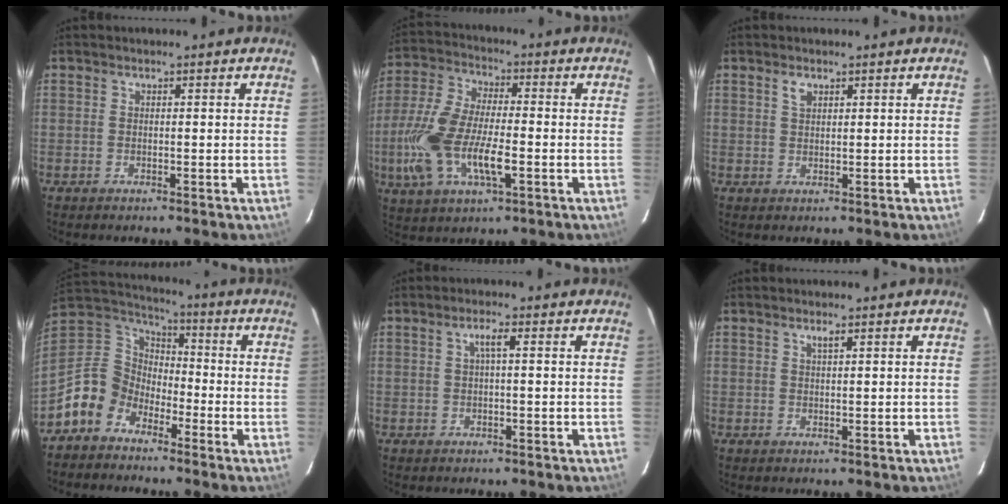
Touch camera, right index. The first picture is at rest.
{"total": 15.3, "force": [-3.9, 5.9, 13.6], "torque": [-0.302, -0.007, -0.077]}
{"total": 1.7, "force": [1.0, 0.9, 1.0], "torque": [-0.019, 0.004, 0.019]}
{"total": 10.4, "force": [-6.9, 7.2, 2.9], "torque": [-0.074, 0.034, -0.147]}
{"total": 2.0, "force": [0.3, 0.0, 2.0], "torque": [-0.037, 0.006, 0.004]}
{"total": 0.9, "force": [0.6, 0.0, 0.7], "torque": [-0.012, 0.002, 0.011]}